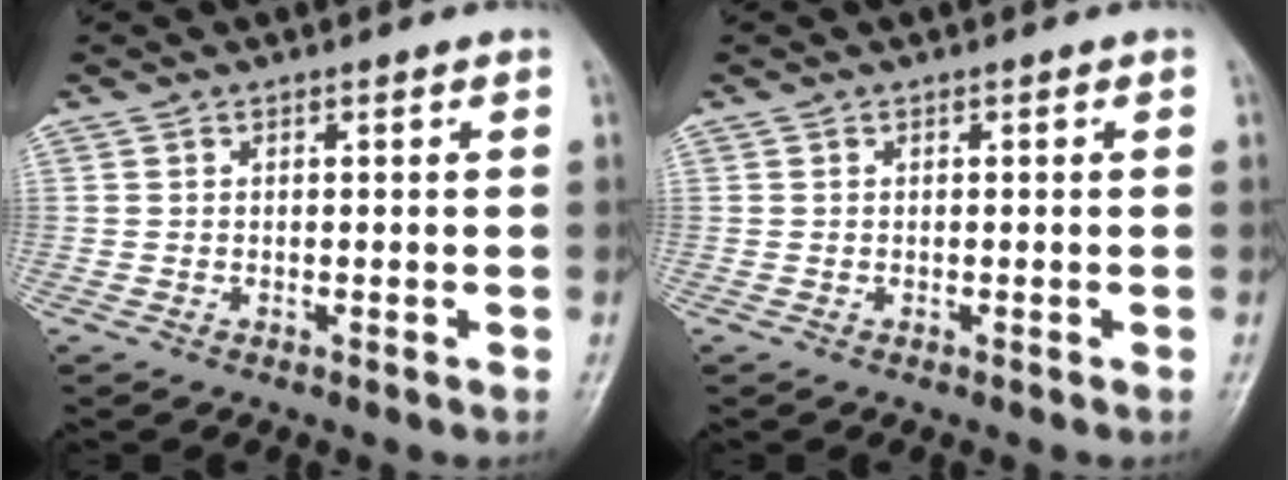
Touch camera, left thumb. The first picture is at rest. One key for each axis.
{"total": 0.0}